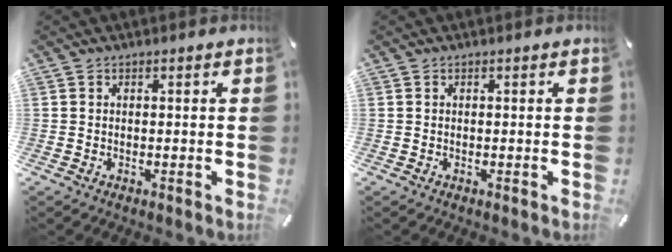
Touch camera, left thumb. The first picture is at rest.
{"total": 0.0}